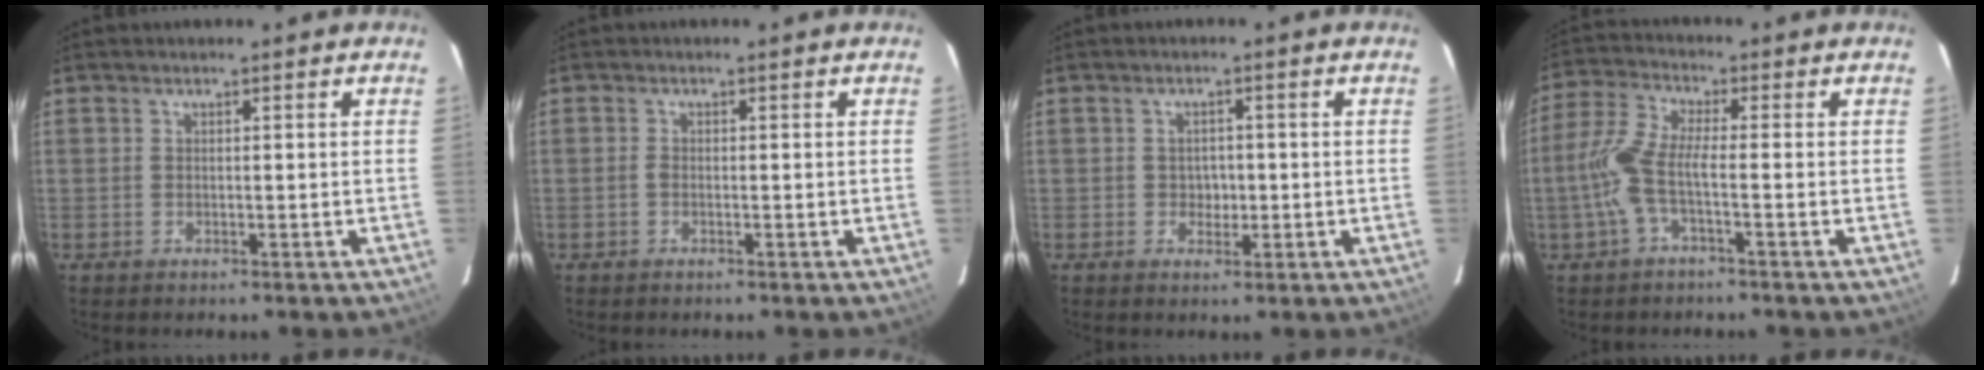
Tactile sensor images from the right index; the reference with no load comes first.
{"total": 0.6, "force": [-0.2, 0.4, 0.4], "torque": [-0.007, 0.002, -0.006]}
{"total": 2.4, "force": [-0.4, 2.2, 0.9], "torque": [-0.013, 0.006, -0.004]}
{"total": 7.1, "force": [-2.2, 1.3, 6.7], "torque": [-0.160, 0.006, -0.043]}